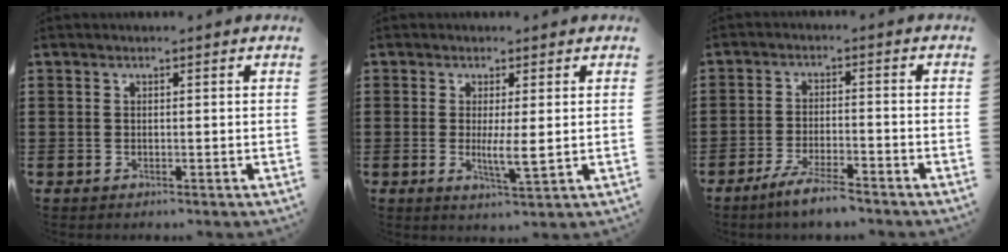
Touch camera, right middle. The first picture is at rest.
{"total": 3.7, "force": [0.1, 0.6, 3.6], "torque": [-0.052, -0.011, 0.000]}
{"total": 5.1, "force": [-4.3, 0.3, 2.8], "torque": [-0.066, -0.010, -0.083]}